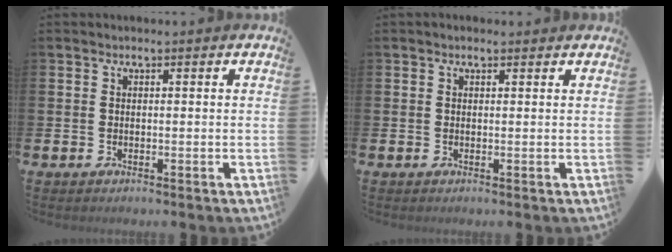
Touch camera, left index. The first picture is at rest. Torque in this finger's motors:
{"motor_torque": [0.95, -1.19, 0.32, 0.04]}